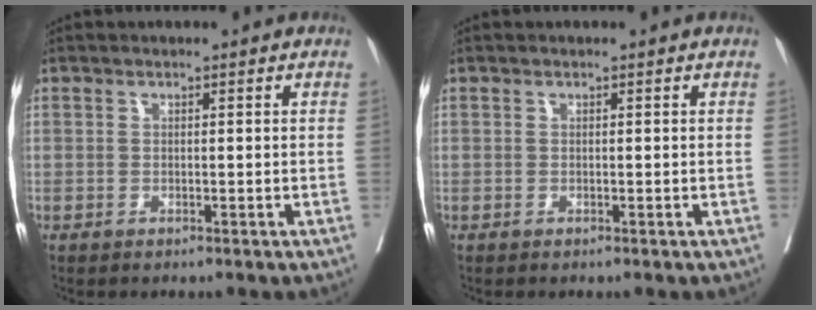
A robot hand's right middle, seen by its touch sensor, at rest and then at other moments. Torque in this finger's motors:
{"motor_torque": [-0.16, -0.06, 0.00, 0.01]}